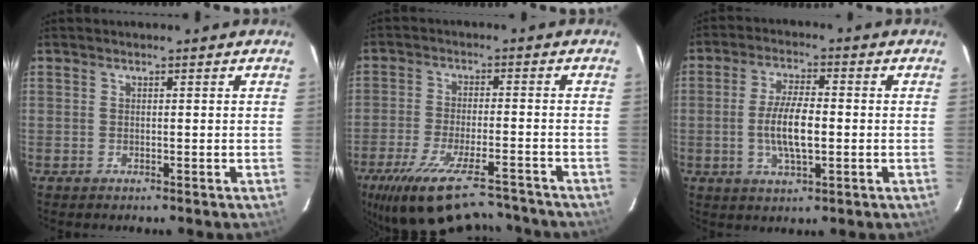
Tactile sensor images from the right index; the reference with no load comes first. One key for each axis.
{"total": 19.7, "fx": -16.0, "fy": 5.3, "fz": 10.2, "tx": -0.205, "ty": -0.042, "tz": -0.247}
{"total": 8.3, "fx": -1.0, "fy": 2.7, "fz": 7.8, "tx": -0.153, "ty": 0.000, "tz": -0.019}